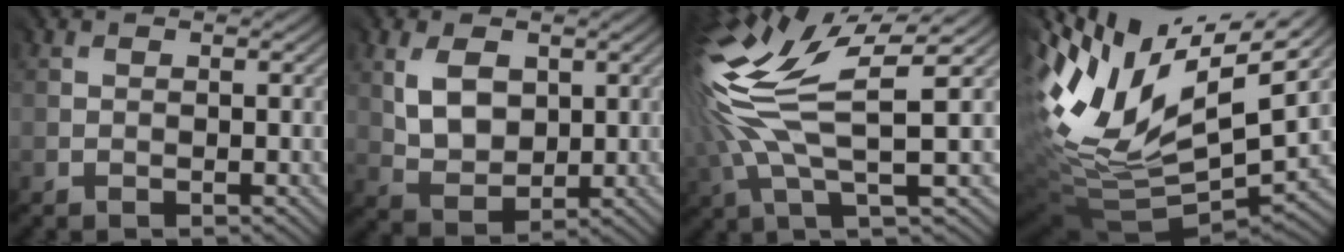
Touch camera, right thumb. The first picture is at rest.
{"total": 6.0, "force": [2.0, 4.1, 3.8], "torque": [-0.091, 0.000, 0.045]}
{"total": 12.1, "force": [2.6, 4.2, 11.1], "torque": [-0.260, 0.011, 0.056]}
{"total": 14.9, "force": [5.6, 7.0, 11.9], "torque": [-0.274, 0.000, 0.129]}